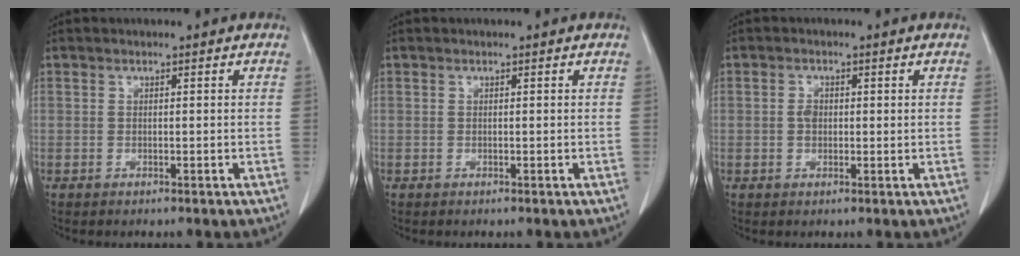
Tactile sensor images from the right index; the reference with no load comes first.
{"total": 0.0}
{"total": 1.9, "force": [0.2, 1.3, 1.4], "torque": [-0.026, 0.002, 0.003]}